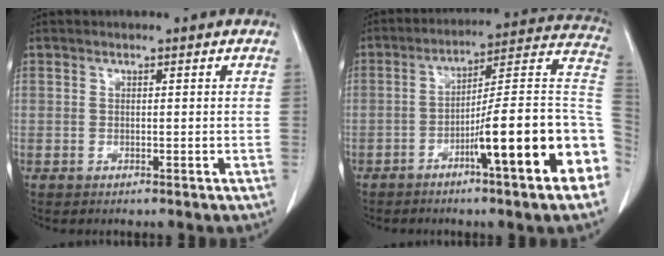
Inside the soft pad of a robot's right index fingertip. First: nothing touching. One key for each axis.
{"total": 19.4, "fx": -7.2, "fy": 0.8, "fz": 18.0, "tx": -0.184, "ty": 0.021, "tz": -0.106}